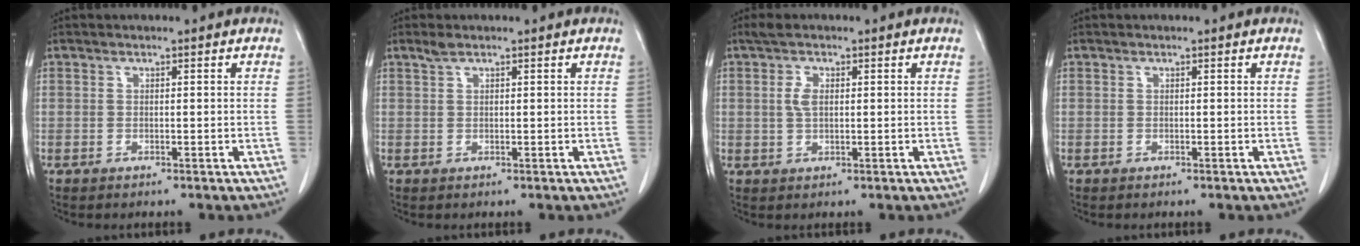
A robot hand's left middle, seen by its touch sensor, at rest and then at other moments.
{"total": 1.1, "force": [0.8, 0.2, 0.6], "torque": [-0.018, 0.008, 0.020]}
{"total": 2.8, "force": [0.7, 1.5, 2.3], "torque": [-0.050, 0.009, 0.015]}
{"total": 0.0}